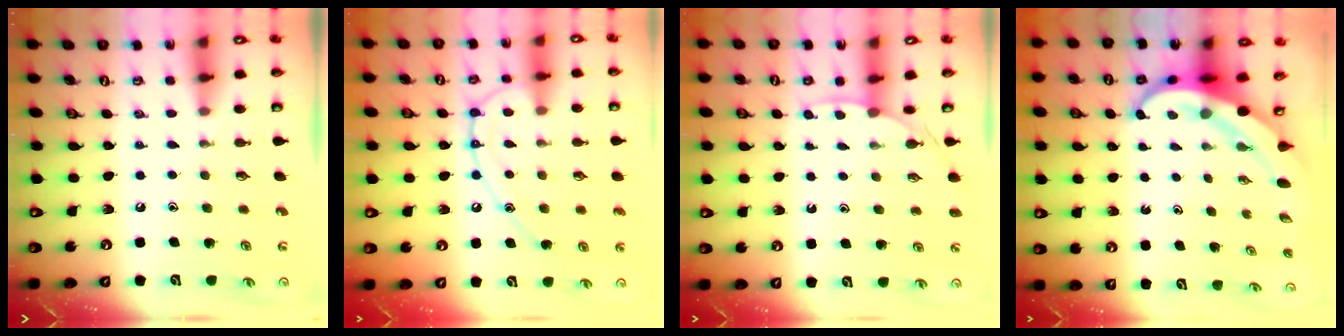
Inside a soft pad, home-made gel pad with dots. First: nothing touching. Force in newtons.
{"total": 13.6, "press": 13.6, "slide": 1.4}
{"total": 2.9, "press": 2.9, "slide": 0.4}
{"total": 8.1, "press": 7.9, "slide": 1.8}